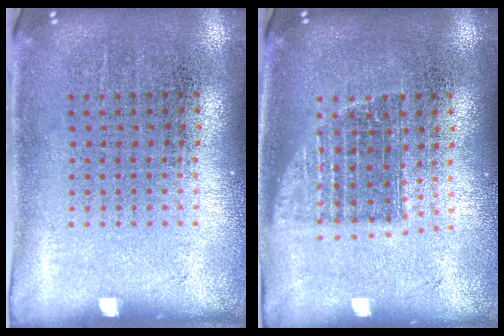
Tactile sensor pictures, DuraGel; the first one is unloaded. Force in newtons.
{"total": 1.3, "press": 1.0, "slide": 0.8}